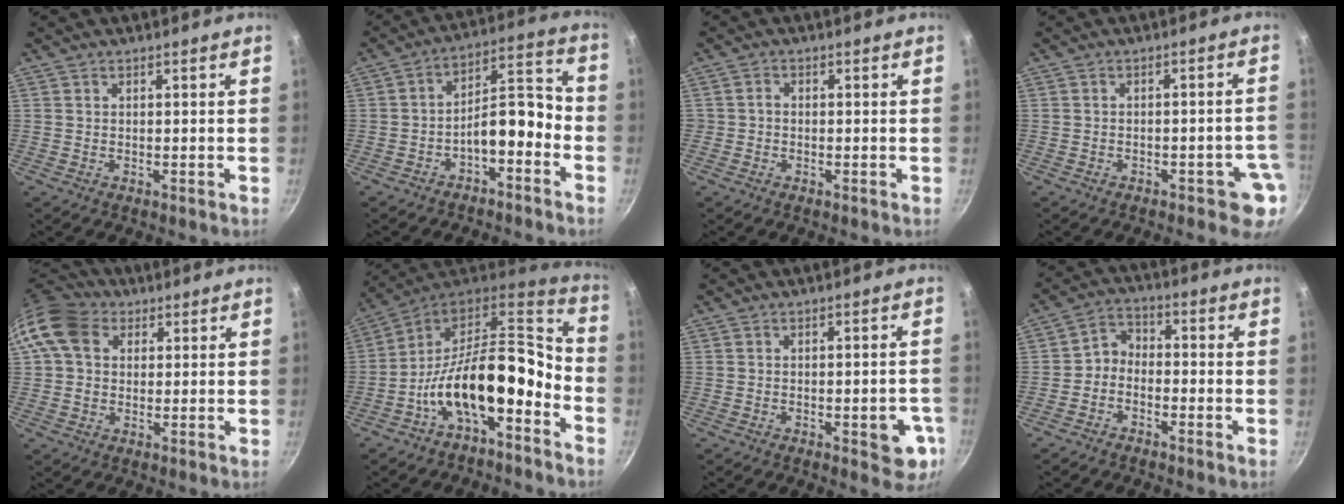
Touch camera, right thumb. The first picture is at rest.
{"total": 9.7, "force": [-4.5, 4.4, 7.4], "torque": [-0.096, 0.075, -0.069]}
{"total": 1.2, "force": [-0.5, 1.0, 0.4], "torque": [-0.004, 0.006, -0.010]}
{"total": 5.0, "force": [-2.2, 2.2, 3.9], "torque": [-0.021, 0.028, -0.022]}
{"total": 10.5, "force": [3.1, 8.1, 5.9], "torque": [-0.090, 0.010, 0.040]}
{"total": 17.1, "force": [-7.4, 7.7, 13.3], "torque": [-0.193, 0.076, -0.137]}
{"total": 7.2, "force": [-2.3, 3.0, 6.1], "torque": [-0.052, 0.007, -0.026]}
{"total": 4.4, "force": [-2.3, 3.1, 2.1], "torque": [-0.029, 0.042, -0.052]}